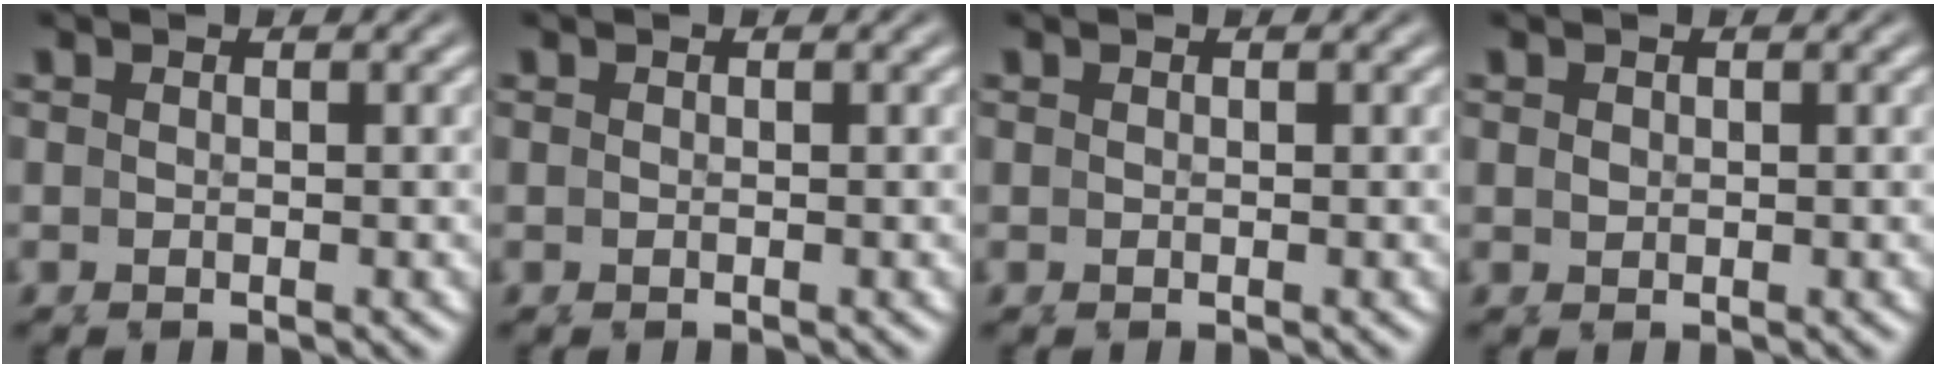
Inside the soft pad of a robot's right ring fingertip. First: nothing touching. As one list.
[{"total": 0.0}, {"total": 0.0}, {"total": 0.7, "force": [0.5, -0.3, -0.3], "torque": [0.005, 0.000, 0.014]}]